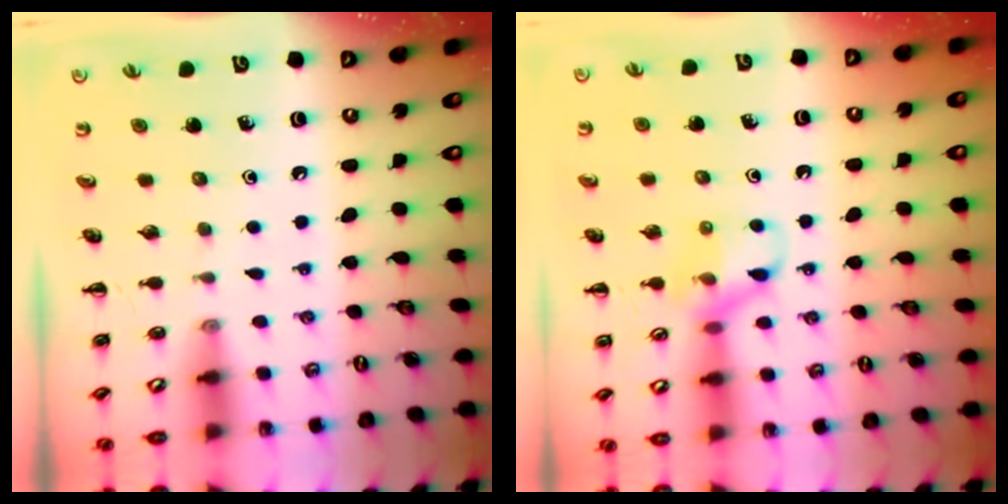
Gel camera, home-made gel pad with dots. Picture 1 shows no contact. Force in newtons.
{"total": 10.1, "press": 10.1, "slide": 0.8}